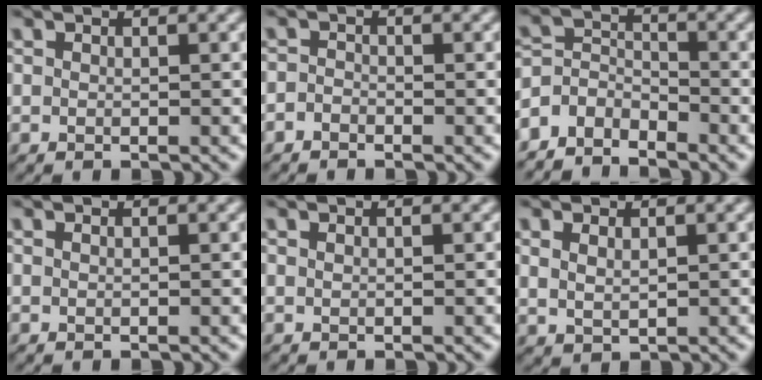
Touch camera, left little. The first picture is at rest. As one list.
[{"total": 1.1, "force": [-0.7, 0.8, 0.2], "torque": [0.004, 0.001, -0.022]}, {"total": 3.9, "force": [-3.4, 1.7, 0.7], "torque": [-0.018, 0.005, -0.076]}, {"total": 0.0}, {"total": 0.0}, {"total": 1.5, "force": [0.7, 0.8, 1.1], "torque": [-0.029, -0.002, 0.021]}]